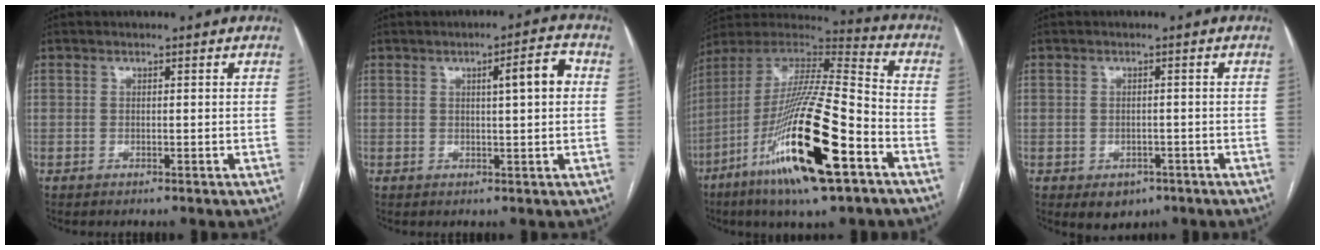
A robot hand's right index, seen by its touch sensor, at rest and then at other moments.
{"total": 5.2, "force": [1.1, 0.5, 5.1], "torque": [-0.074, 0.009, 0.013]}
{"total": 24.9, "force": [-10.8, 3.0, 22.3], "torque": [-0.441, -0.047, -0.193]}
{"total": 3.7, "force": [-1.9, 2.8, 1.5], "torque": [-0.012, 0.002, -0.013]}